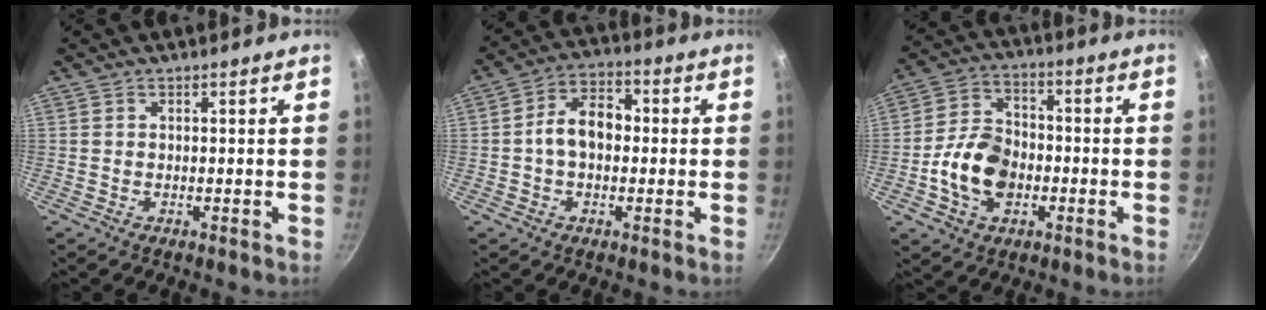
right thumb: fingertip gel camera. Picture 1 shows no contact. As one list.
[{"total": 8.7, "force": [-0.1, 6.0, 6.3], "torque": [-0.073, 0.028, -0.014]}, {"total": 12.2, "force": [-2.9, 8.7, 8.1], "torque": [-0.124, 0.027, -0.061]}]